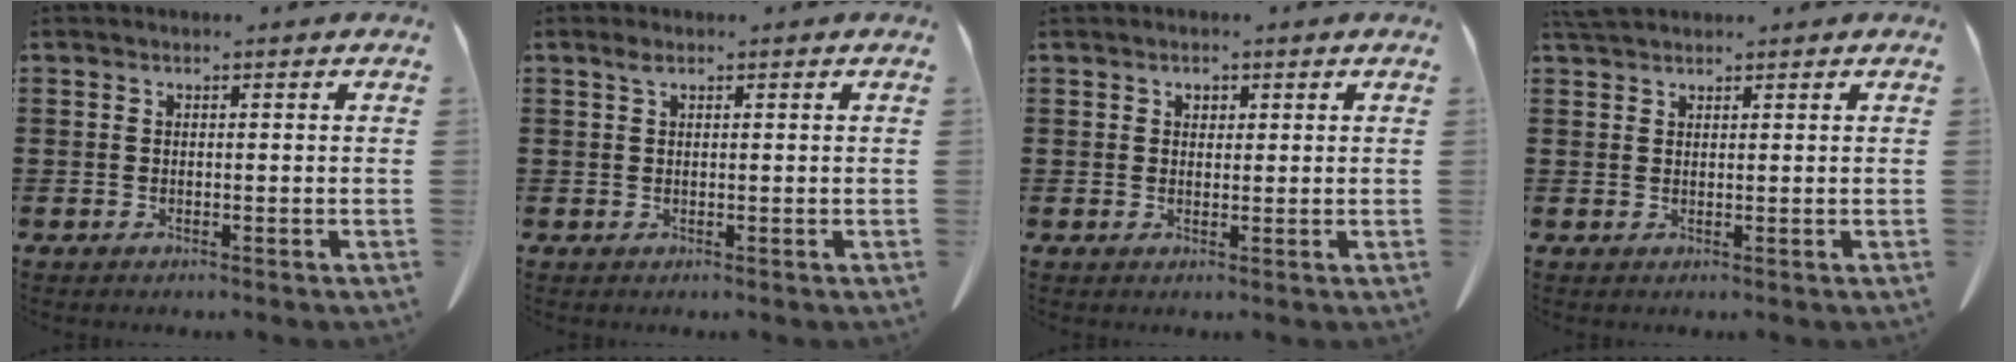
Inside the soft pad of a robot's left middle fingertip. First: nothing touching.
{"total": 1.2, "force": [0.6, 0.5, 0.9], "torque": [-0.021, 0.003, 0.010]}
{"total": 1.2, "force": [0.7, 0.8, 0.4], "torque": [-0.002, -0.001, 0.013]}
{"total": 2.3, "force": [2.1, 0.5, 0.8], "torque": [-0.022, 0.002, 0.041]}